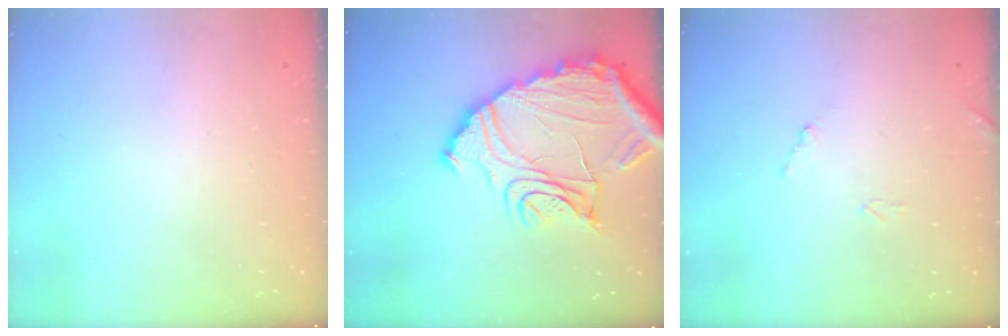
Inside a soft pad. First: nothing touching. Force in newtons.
{"total": 22.3, "press": 22.1, "slide": 2.6}
{"total": 9.4, "press": 9.4, "slide": 0.4}